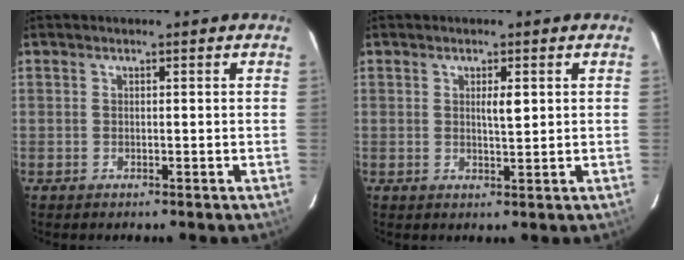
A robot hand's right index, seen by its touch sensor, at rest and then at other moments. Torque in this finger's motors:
{"motor_torque": [0.39, 0.20, 0.06, 0.03]}